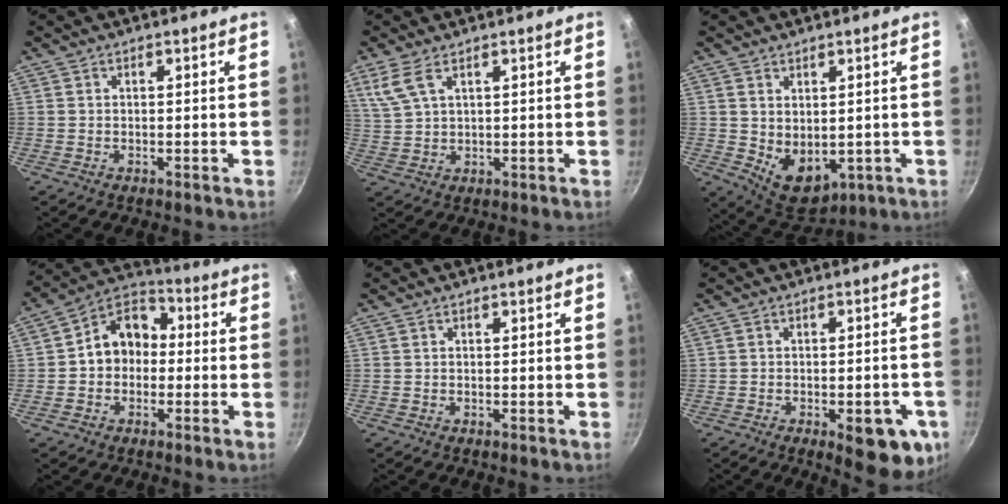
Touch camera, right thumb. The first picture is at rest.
{"total": 5.5, "force": [3.2, 2.4, 3.9], "torque": [-0.084, -0.010, 0.074]}
{"total": 8.2, "force": [0.4, 5.5, 6.1], "torque": [-0.071, -0.021, 0.028]}
{"total": 10.6, "force": [-0.5, 8.5, 6.2], "torque": [-0.050, 0.037, -0.030]}
{"total": 0.0}
{"total": 11.5, "force": [-4.2, 4.5, 9.7], "torque": [-0.081, 0.010, -0.048]}